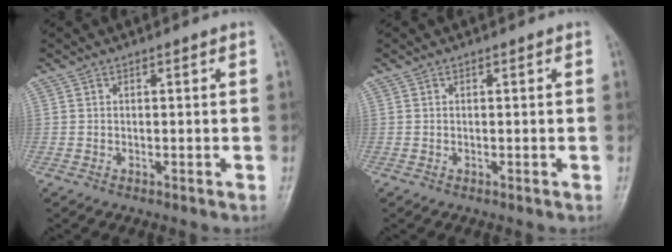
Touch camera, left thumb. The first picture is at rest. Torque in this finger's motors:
{"motor_torque": [-0.01, 0.01, -0.10, -0.01, 0.00]}